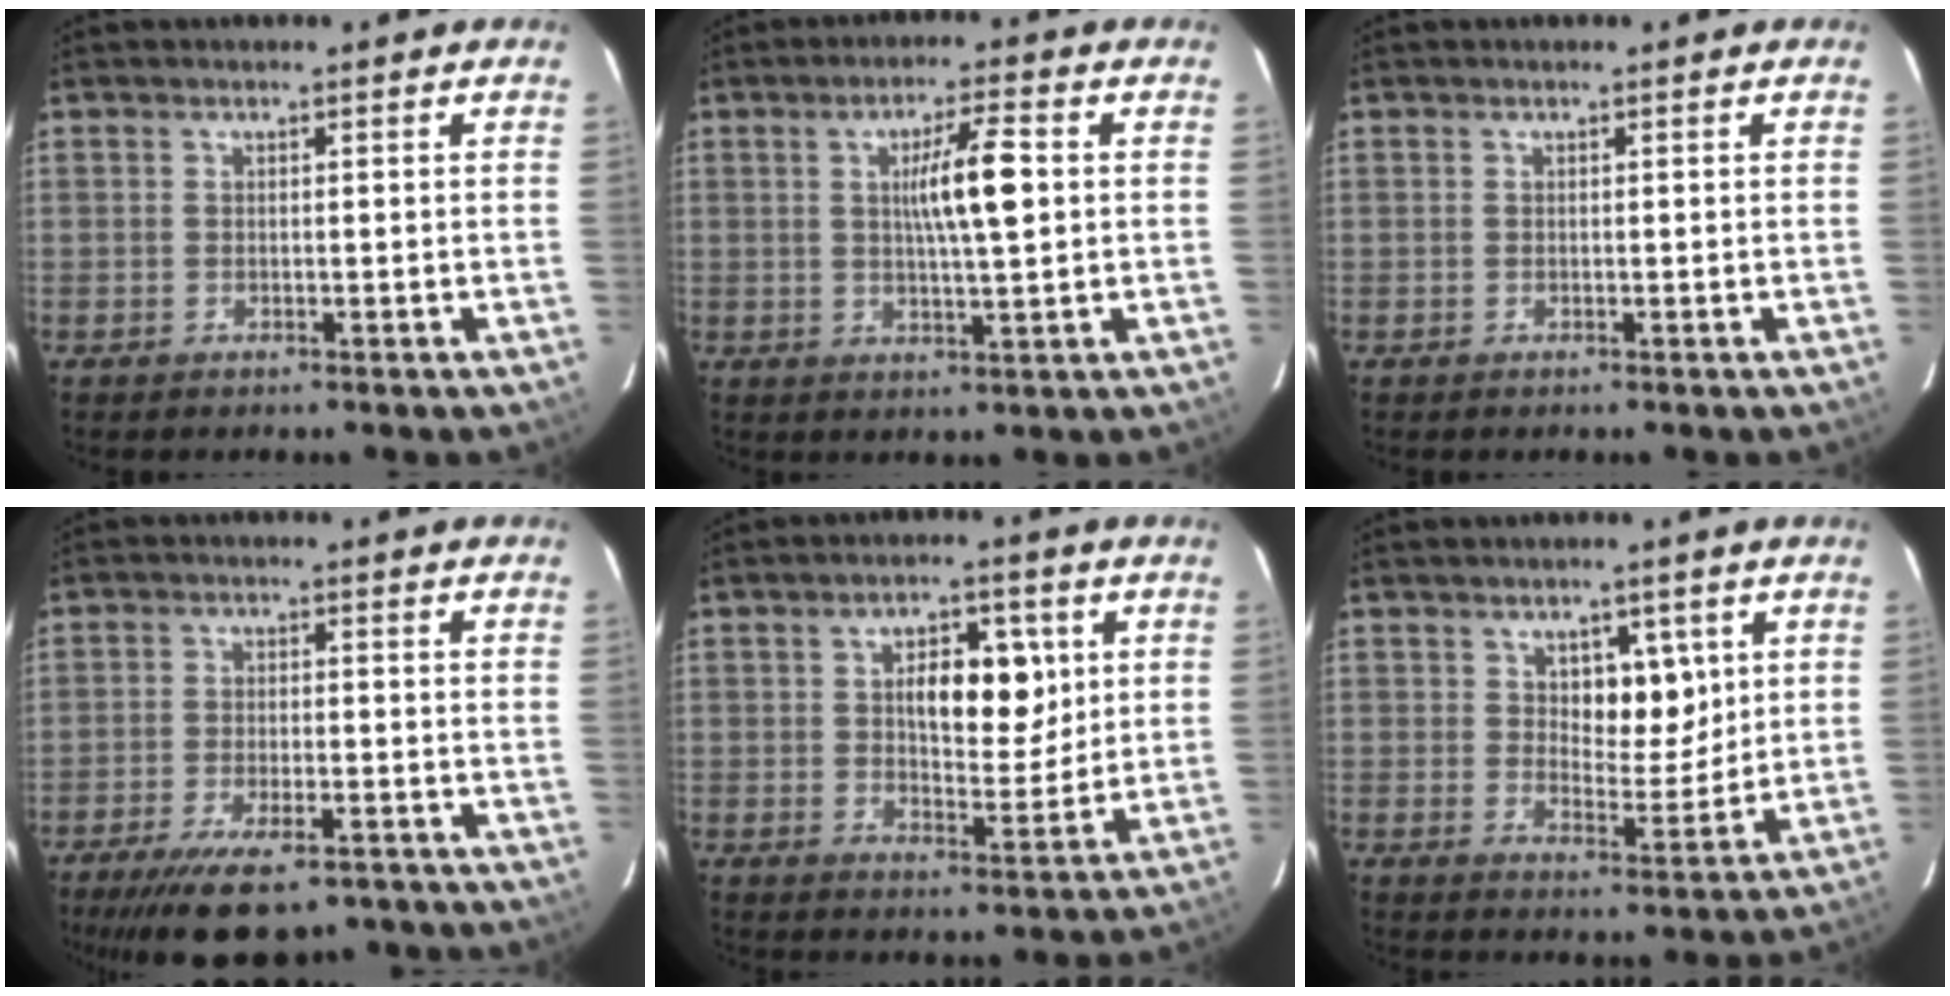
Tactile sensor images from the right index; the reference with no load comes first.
{"total": 7.5, "force": [1.1, 0.6, 7.4], "torque": [-0.127, 0.006, 0.018]}
{"total": 0.0}
{"total": 11.8, "force": [-9.0, 3.4, 6.8], "torque": [-0.106, -0.013, -0.140]}
{"total": 9.0, "force": [2.3, 4.1, 7.6], "torque": [-0.114, 0.011, 0.041]}
{"total": 6.5, "force": [2.5, 3.4, 4.9], "torque": [-0.068, 0.002, 0.043]}